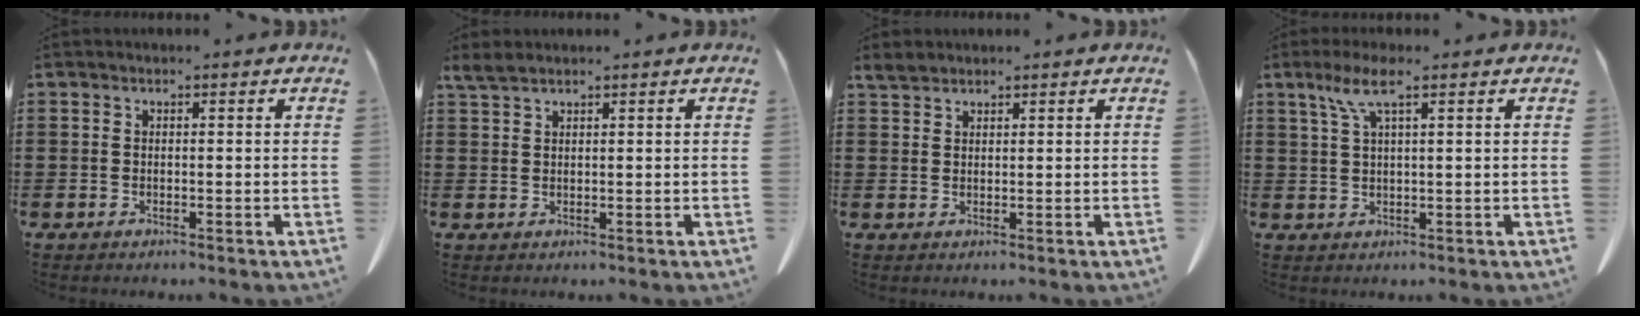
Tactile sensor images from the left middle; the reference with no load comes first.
{"total": 2.0, "force": [1.6, 0.4, 1.0], "torque": [-0.025, 0.003, 0.030]}
{"total": 1.8, "force": [1.7, 0.6, 0.4], "torque": [-0.014, 0.003, 0.033]}
{"total": 4.7, "force": [2.5, 0.5, 3.9], "torque": [-0.083, 0.004, 0.043]}